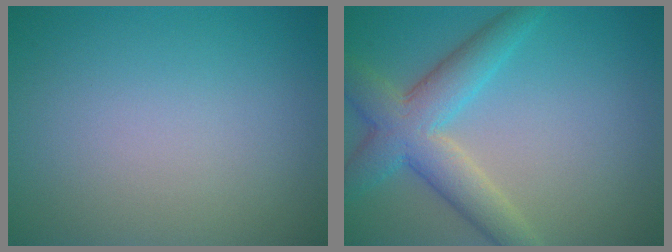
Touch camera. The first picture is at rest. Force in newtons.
{"total": 5.9, "press": 5.9, "slide": 0.3}